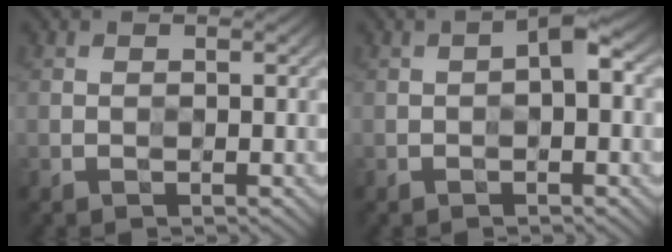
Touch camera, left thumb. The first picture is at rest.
{"total": 2.9, "force": [-0.1, 0.9, 2.7], "torque": [-0.044, 0.009, -0.005]}